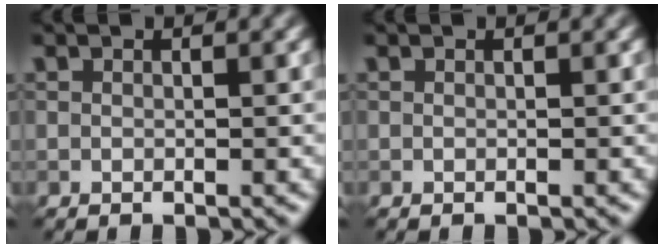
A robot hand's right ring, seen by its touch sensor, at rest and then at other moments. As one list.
[{"total": 0.0}]